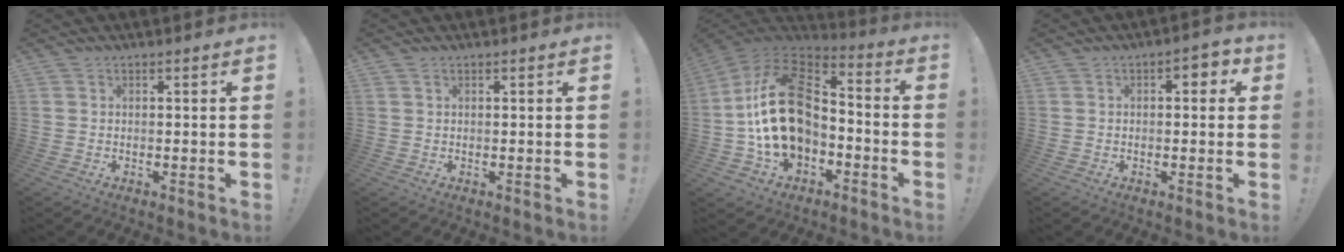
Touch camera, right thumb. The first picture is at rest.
{"total": 0.7, "force": [0.4, 0.4, 0.4], "torque": [-0.006, 0.000, 0.008]}
{"total": 23.0, "force": [-0.6, 15.9, 16.6], "torque": [-0.310, 0.024, 0.002]}
{"total": 3.4, "force": [0.0, 2.0, 2.8], "torque": [-0.036, 0.007, -0.007]}